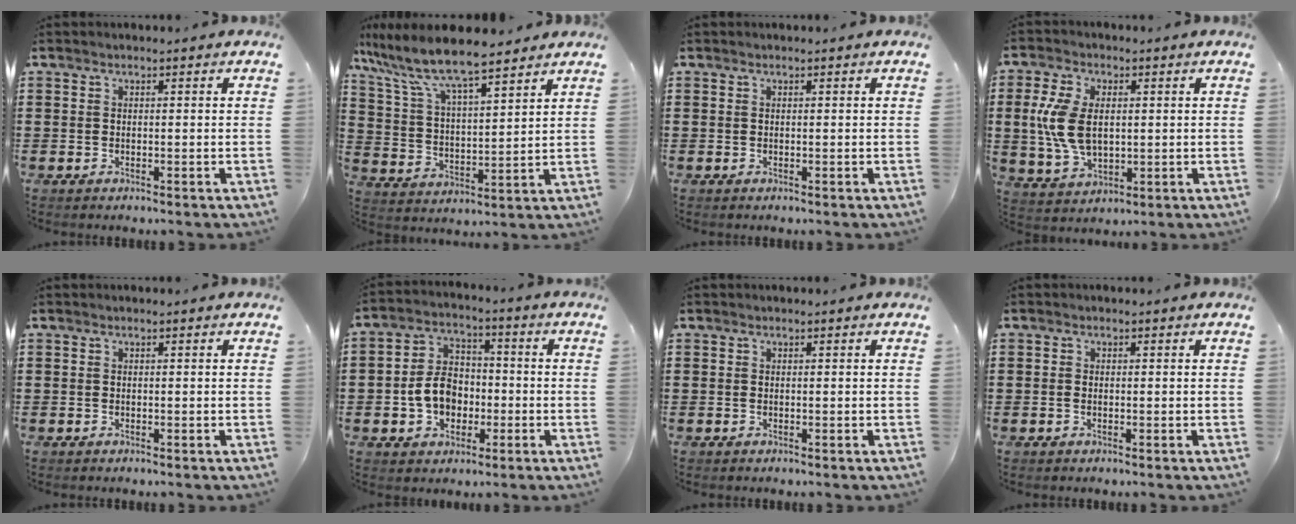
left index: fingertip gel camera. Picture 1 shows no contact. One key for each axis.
{"total": 8.5, "fx": 7.4, "fy": 1.0, "fz": 4.1, "tx": -0.109, "ty": -0.036, "tz": 0.125}
{"total": 0.0}
{"total": 8.9, "fx": 0.9, "fy": 5.3, "fz": 7.0, "tx": -0.179, "ty": 0.002, "tz": 0.009}
{"total": 0.0}
{"total": 7.3, "fx": -1.6, "fy": 5.8, "fz": 4.2, "tx": -0.097, "ty": 0.009, "tz": -0.036}
{"total": 0.0}
{"total": 0.8, "fx": -0.2, "fy": 0.4, "fz": 0.6, "tx": -0.013, "ty": 0.000, "tz": -0.003}